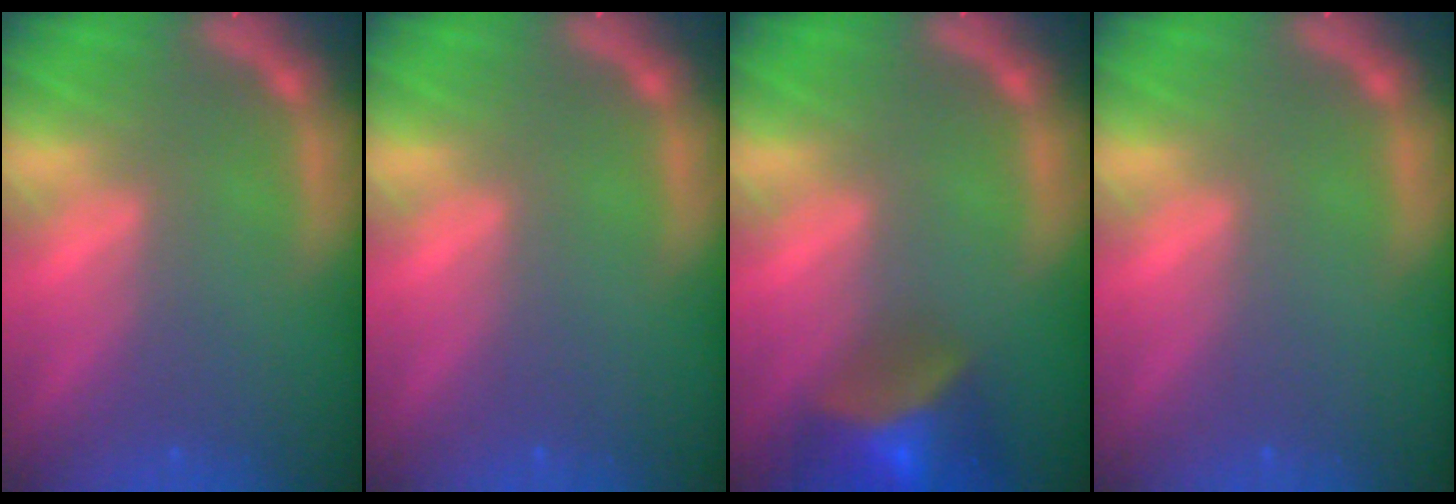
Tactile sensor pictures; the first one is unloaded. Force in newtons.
{"total": 0.0}
{"total": 7.5}
{"total": 0.0}